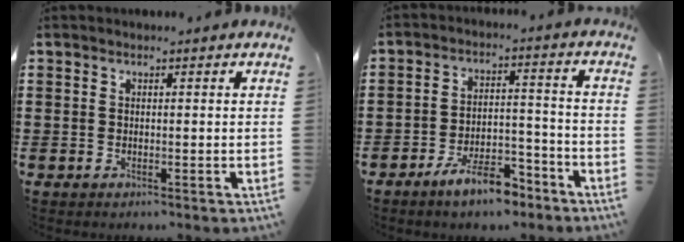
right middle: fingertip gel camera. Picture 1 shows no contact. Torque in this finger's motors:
{"motor_torque": [1.64, -0.19, 0.83, 0.21]}